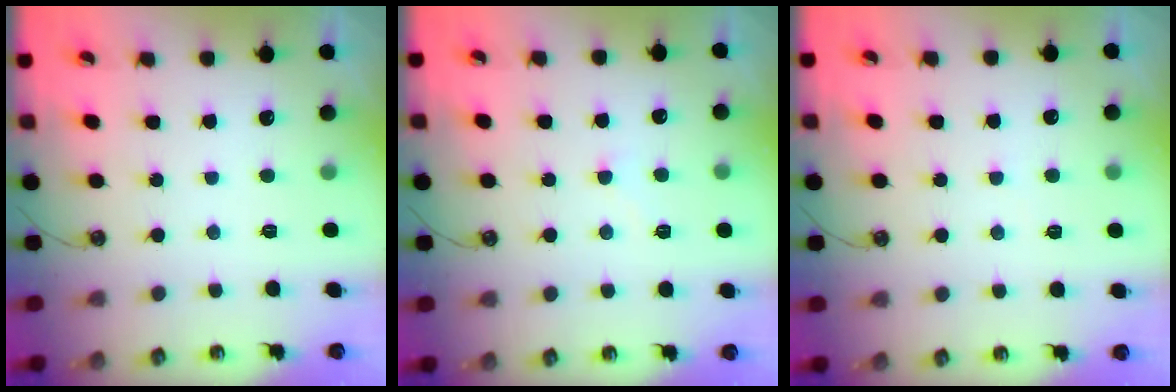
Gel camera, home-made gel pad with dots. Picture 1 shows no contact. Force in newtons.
{"total": 3.9, "press": 3.9, "slide": 0.4}
{"total": 5.2, "press": 5.2, "slide": 0.2}